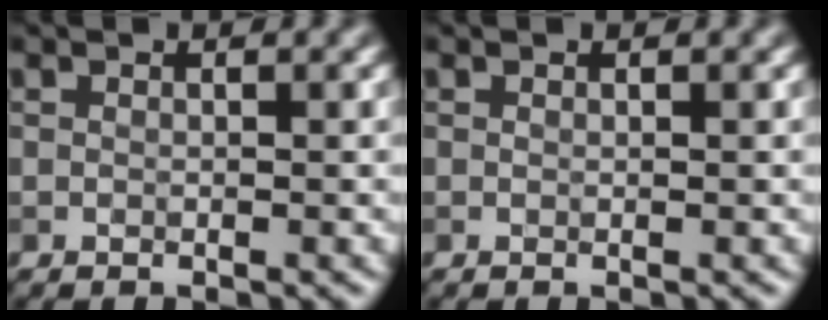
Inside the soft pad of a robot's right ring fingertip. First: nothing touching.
{"total": 0.0}